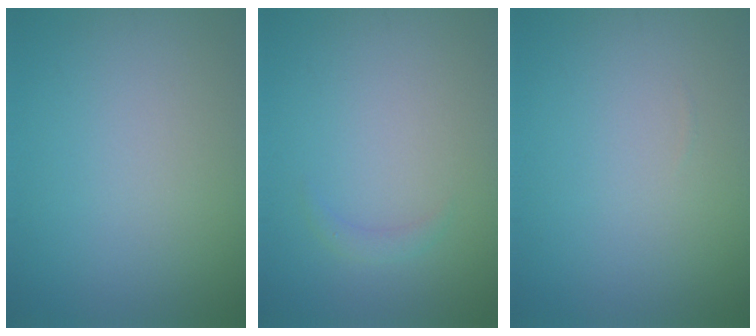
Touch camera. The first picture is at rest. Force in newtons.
{"total": 0.9, "press": 0.9, "slide": 0.0}
{"total": 0.0}